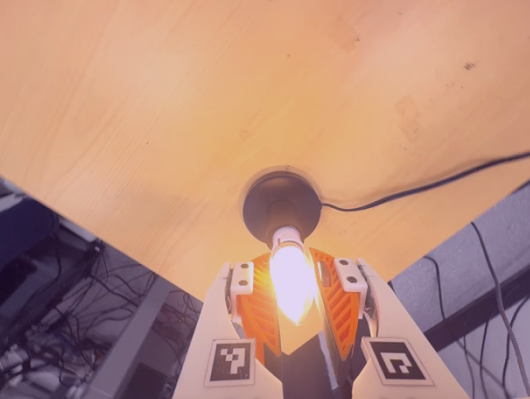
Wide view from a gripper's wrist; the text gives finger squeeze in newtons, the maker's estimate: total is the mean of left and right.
{"total": 16.4, "left": 15.7, "right": 17.1}